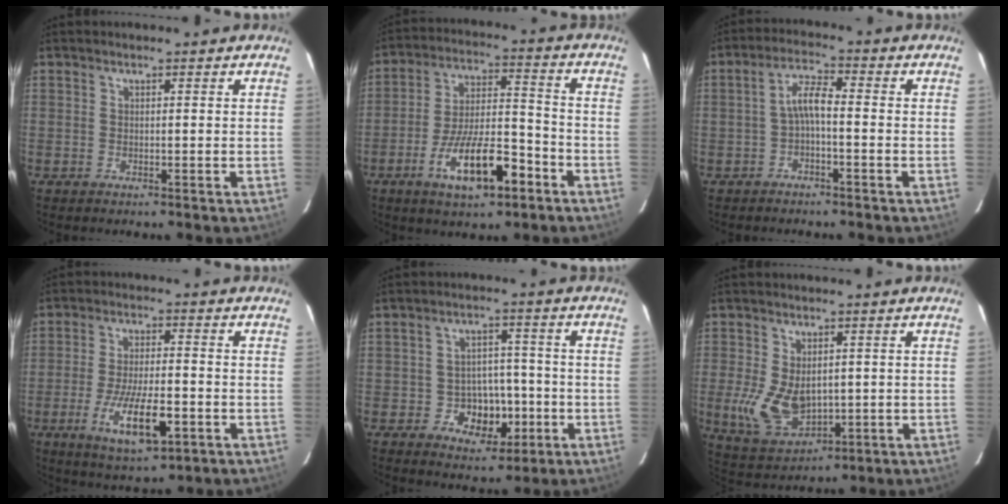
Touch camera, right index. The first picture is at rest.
{"total": 14.1, "force": [-7.4, 4.7, 11.1], "torque": [-0.209, -0.001, -0.119]}
{"total": 4.1, "force": [-1.4, 1.0, 3.7], "torque": [-0.079, 0.014, -0.028]}
{"total": 11.6, "force": [-4.8, 3.6, 9.9], "torque": [-0.201, -0.020, -0.078]}
{"total": 7.8, "force": [-2.8, 6.5, 3.4], "torque": [-0.067, 0.016, -0.025]}
{"total": 9.5, "force": [-0.2, 6.1, 7.2], "torque": [-0.158, -0.012, 0.013]}